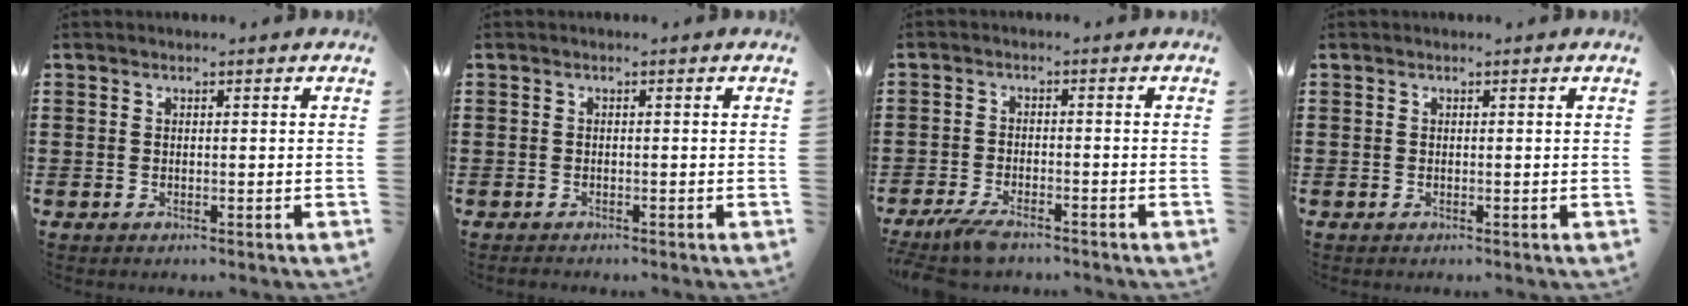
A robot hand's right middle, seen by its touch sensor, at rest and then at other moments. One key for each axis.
{"total": 0.5, "fx": -0.5, "fy": 0.1, "fz": 0.0, "tx": -0.002, "ty": -0.001, "tz": -0.011}
{"total": 3.5, "fx": -3.0, "fy": 0.7, "fz": 1.7, "tx": -0.051, "ty": -0.009, "tz": -0.063}
{"total": 0.0}